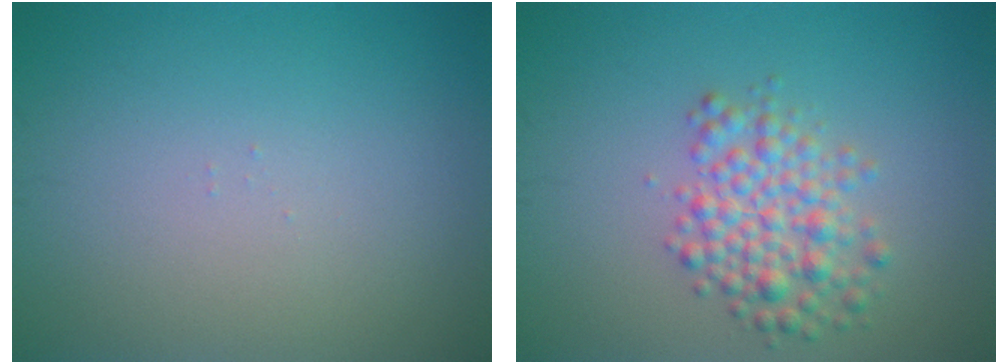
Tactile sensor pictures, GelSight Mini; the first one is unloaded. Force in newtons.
{"total": 3.9, "press": 3.9, "slide": 0.1}